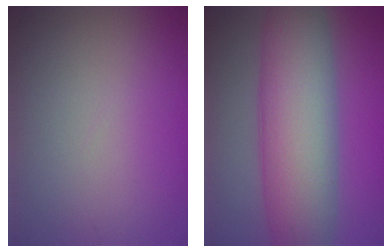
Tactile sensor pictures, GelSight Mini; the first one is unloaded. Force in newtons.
{"total": 11.2, "press": 11.2, "slide": 0.4}